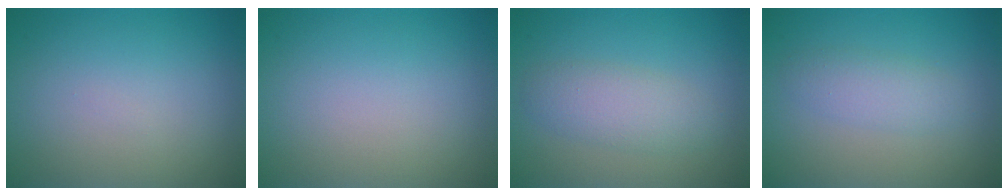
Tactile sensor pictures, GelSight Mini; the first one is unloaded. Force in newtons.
{"total": 0.0}
{"total": 2.0, "press": 1.9, "slide": 0.2}
{"total": 2.2, "press": 2.2, "slide": 0.2}